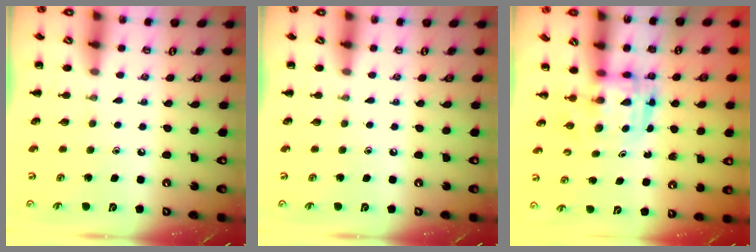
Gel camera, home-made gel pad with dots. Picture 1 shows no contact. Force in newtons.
{"total": 0.0}
{"total": 3.4, "press": 3.4, "slide": 0.3}